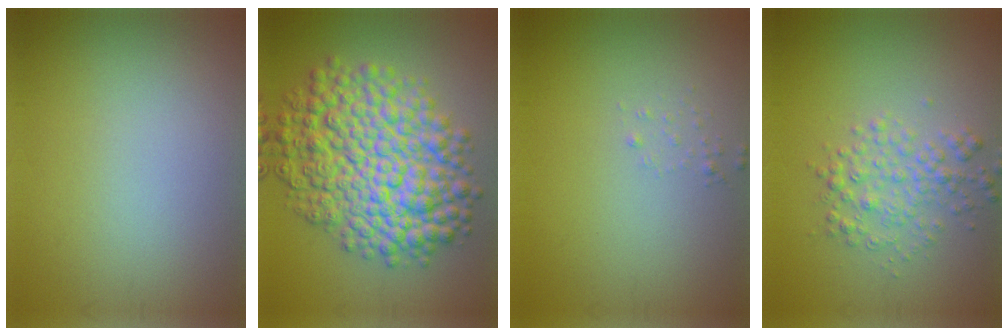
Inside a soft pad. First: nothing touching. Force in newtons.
{"total": 10.9, "press": 10.9, "slide": 0.2}
{"total": 0.6, "press": 0.6, "slide": 0.1}
{"total": 2.9, "press": 2.9, "slide": 0.0}